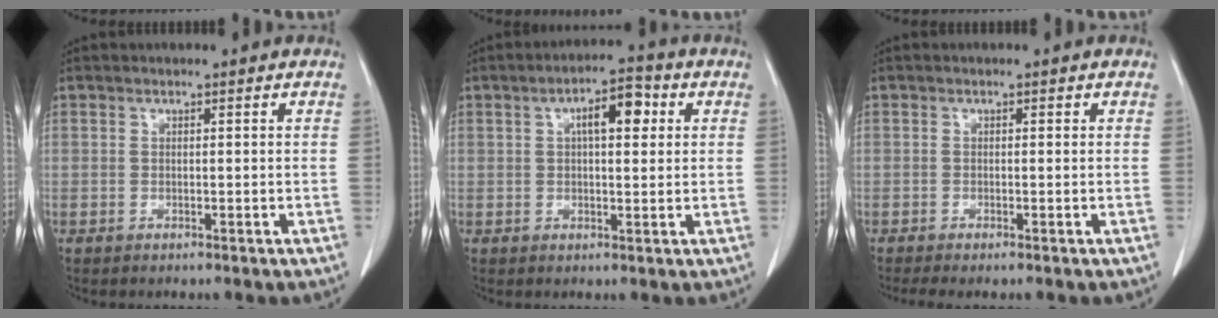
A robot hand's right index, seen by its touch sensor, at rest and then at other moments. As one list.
[{"total": 6.3, "force": [1.8, 2.1, 5.6], "torque": [-0.090, 0.017, 0.026]}, {"total": 1.5, "force": [-0.9, 0.2, 1.2], "torque": [-0.021, -0.003, -0.017]}]